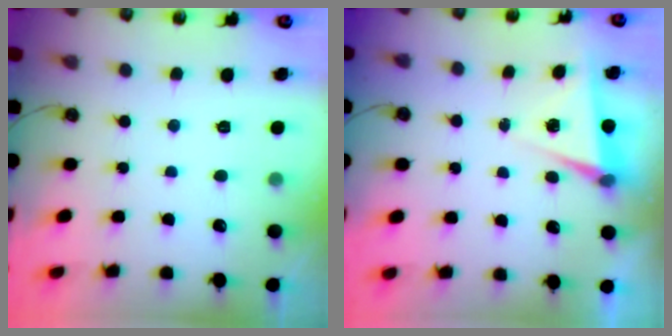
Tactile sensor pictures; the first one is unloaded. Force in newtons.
{"total": 5.8, "press": 4.0, "slide": 4.2}